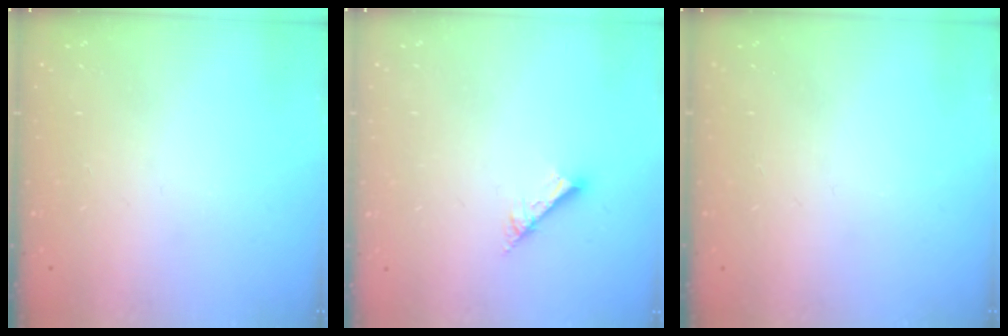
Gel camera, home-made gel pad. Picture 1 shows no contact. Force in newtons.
{"total": 7.9, "press": 7.8, "slide": 0.8}
{"total": 0.0}